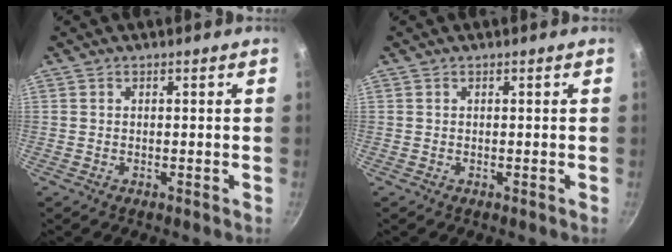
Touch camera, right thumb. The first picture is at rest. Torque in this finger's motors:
{"motor_torque": [0.00, 0.00, -0.03, -0.03, 0.00]}